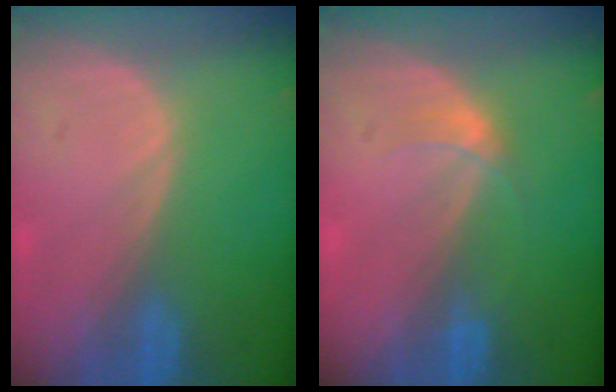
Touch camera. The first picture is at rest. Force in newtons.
{"total": 1.7, "press": 1.7, "slide": 0.2}